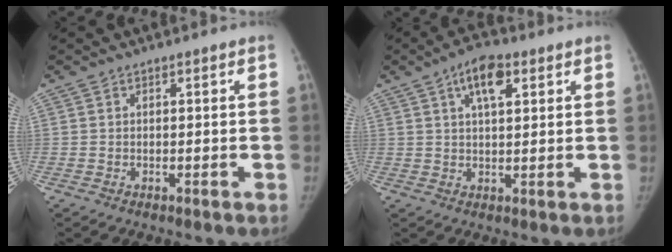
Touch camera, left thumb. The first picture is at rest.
{"total": 7.2, "force": [3.3, 3.2, 5.6], "torque": [-0.083, -0.001, 0.052]}